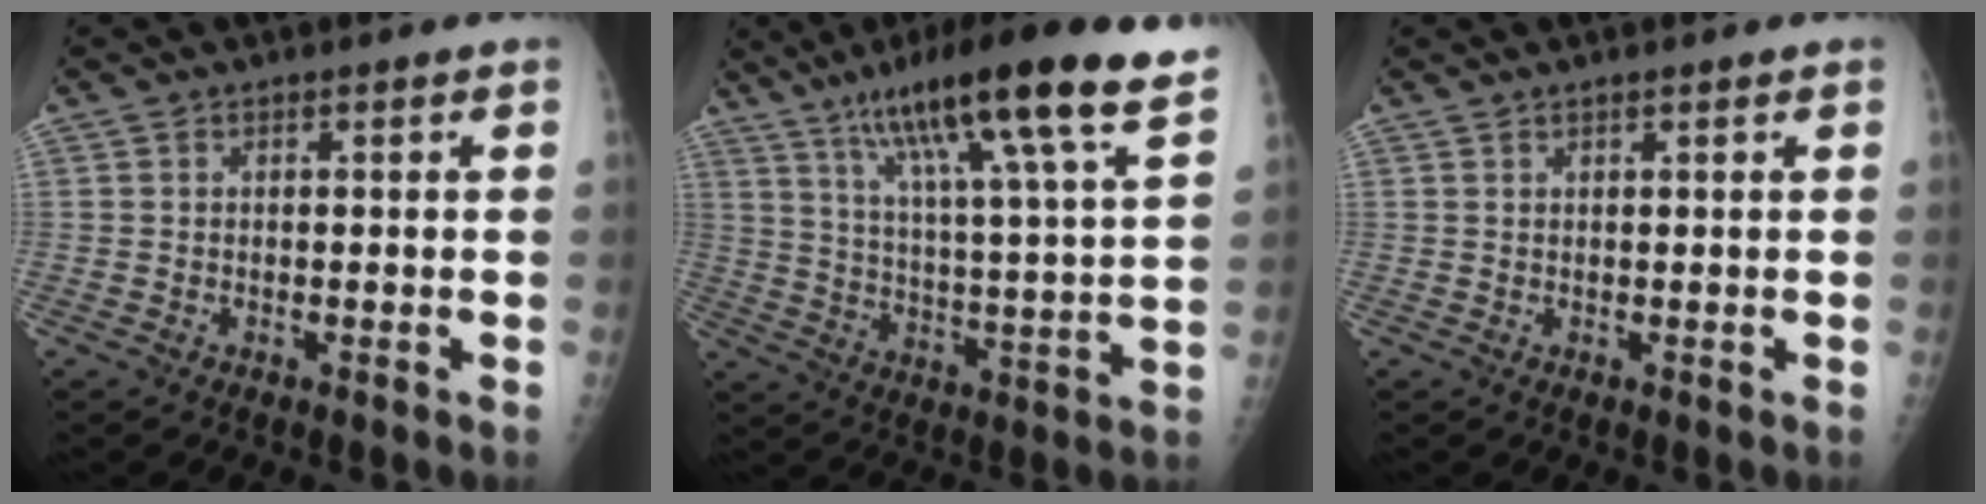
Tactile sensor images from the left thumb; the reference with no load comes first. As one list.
[{"total": 21.3, "force": [13.6, 1.7, 16.3], "torque": [-0.246, -0.033, 0.212]}, {"total": 0.9, "force": [0.7, 0.1, 0.5], "torque": [-0.006, -0.001, 0.012]}]